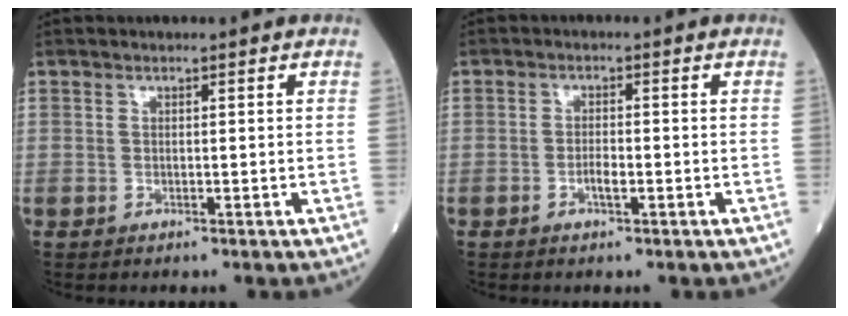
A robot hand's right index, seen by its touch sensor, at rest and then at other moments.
{"total": 1.9, "force": [-0.7, 0.4, 1.7], "torque": [-0.032, 0.002, -0.011]}